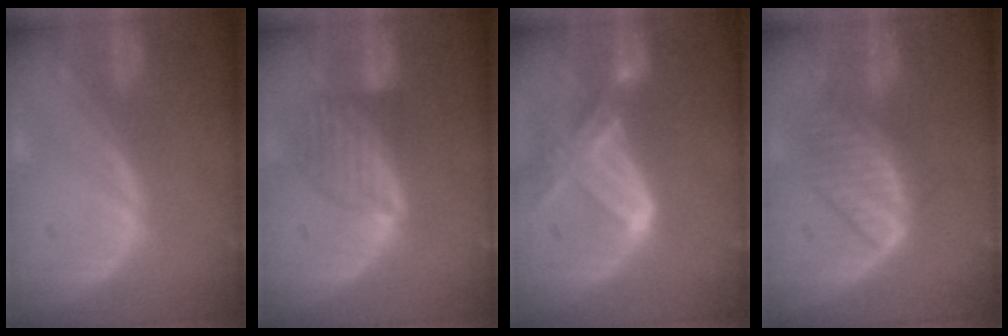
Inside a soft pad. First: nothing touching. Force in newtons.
{"total": 6.0, "press": 6.0, "slide": 0.7}
{"total": 7.1, "press": 6.6, "slide": 2.8}
{"total": 6.7, "press": 6.4, "slide": 1.9}